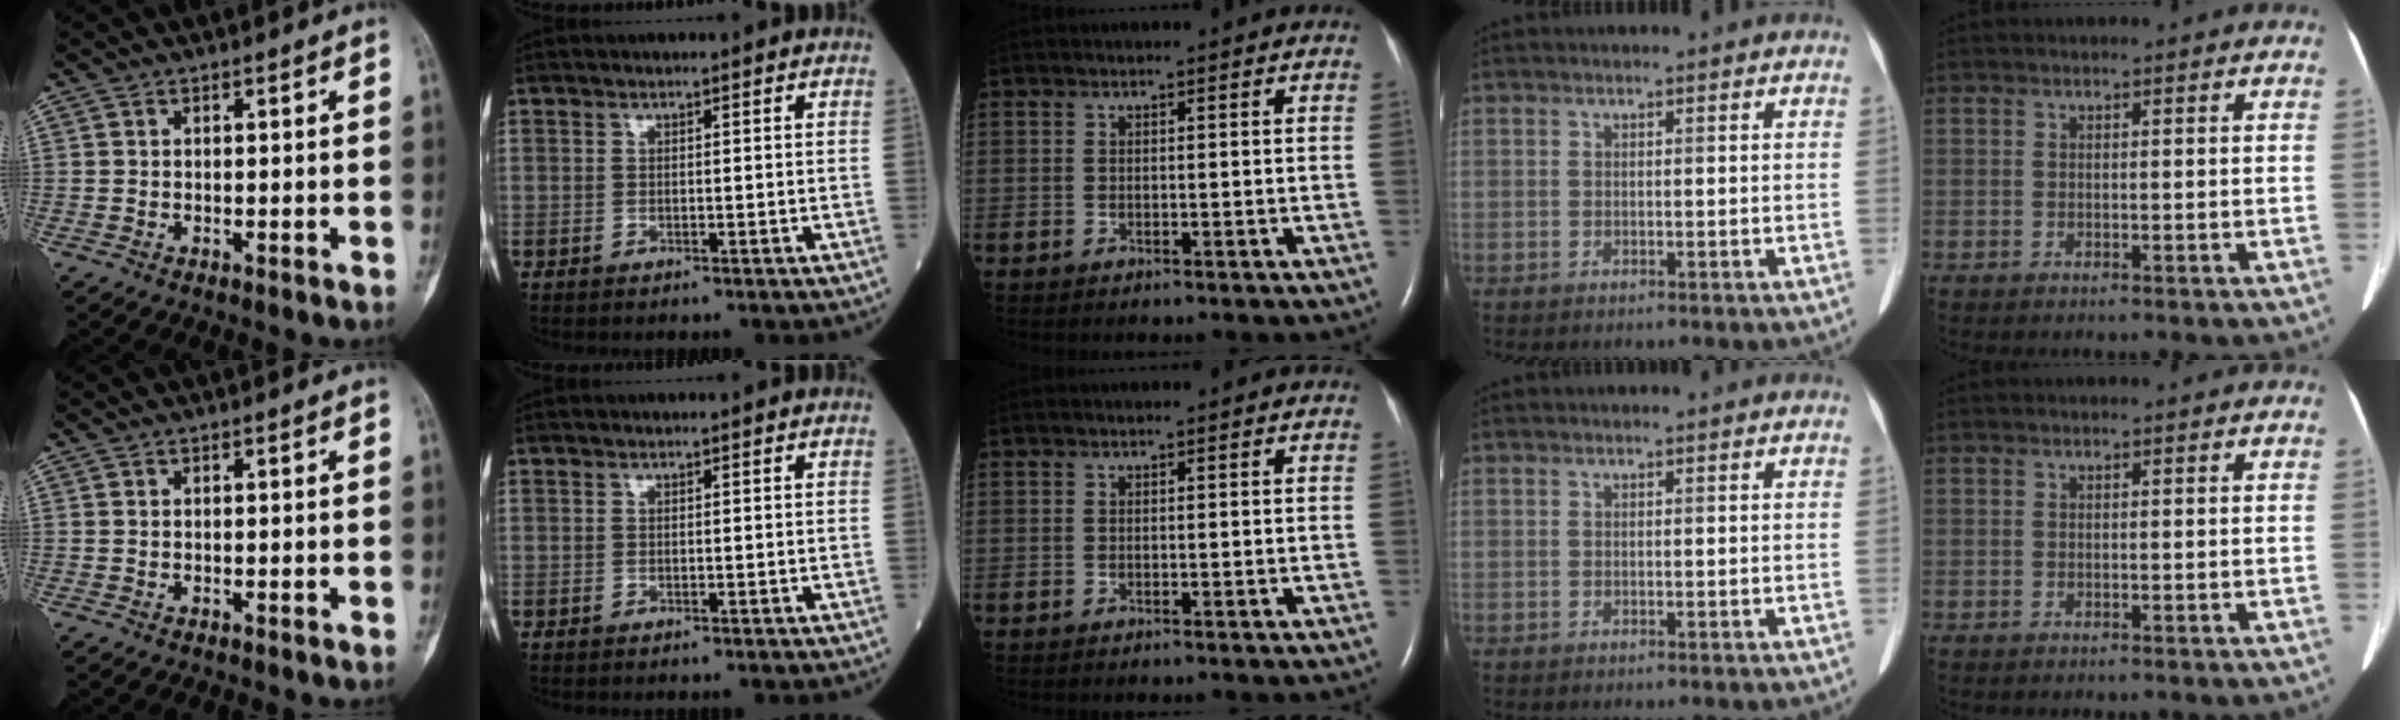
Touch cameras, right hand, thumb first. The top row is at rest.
{}